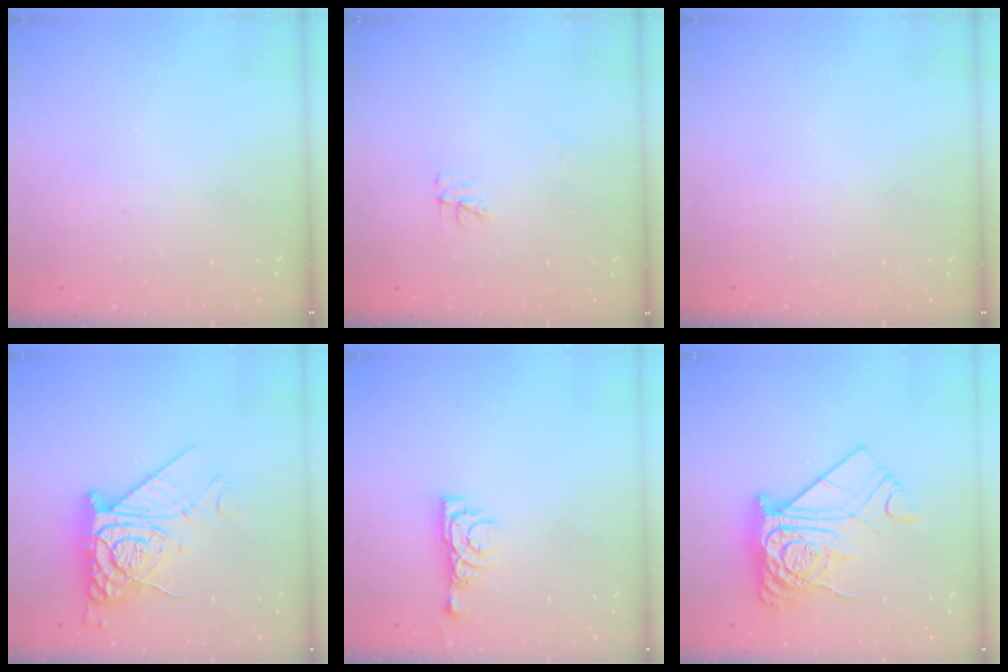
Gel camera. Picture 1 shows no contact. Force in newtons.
{"total": 3.9, "press": 3.9, "slide": 0.2}
{"total": 0.0}
{"total": 12.6, "press": 12.5, "slide": 1.4}
{"total": 5.6, "press": 5.5, "slide": 0.8}
{"total": 15.6, "press": 15.5, "slide": 1.9}